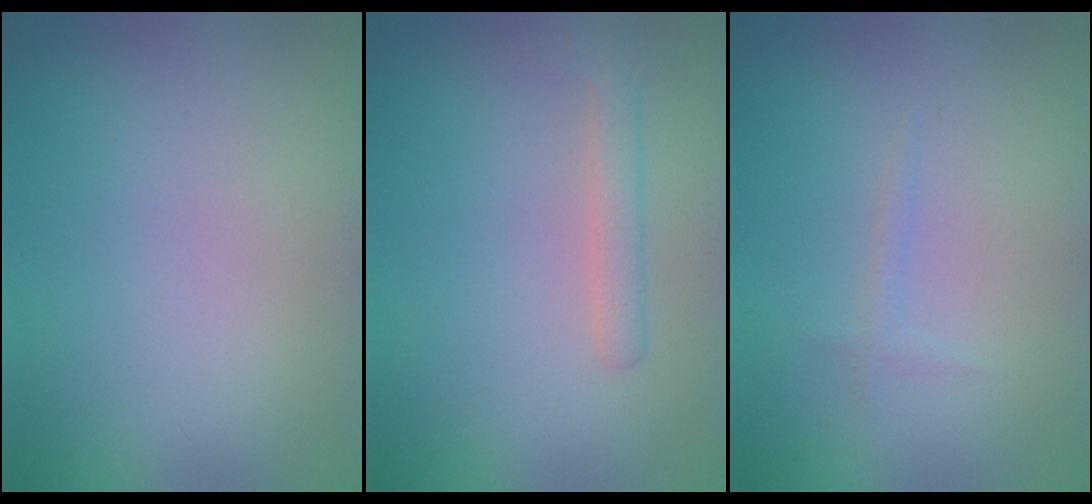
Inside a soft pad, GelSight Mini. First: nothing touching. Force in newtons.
{"total": 1.8, "press": 1.8, "slide": 0.1}
{"total": 0.7, "press": 0.7, "slide": 0.1}